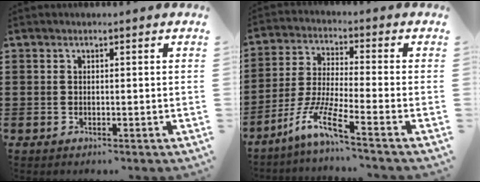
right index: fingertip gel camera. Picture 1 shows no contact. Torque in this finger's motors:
{"motor_torque": [0.35, 0.52, 0.40, 0.18]}